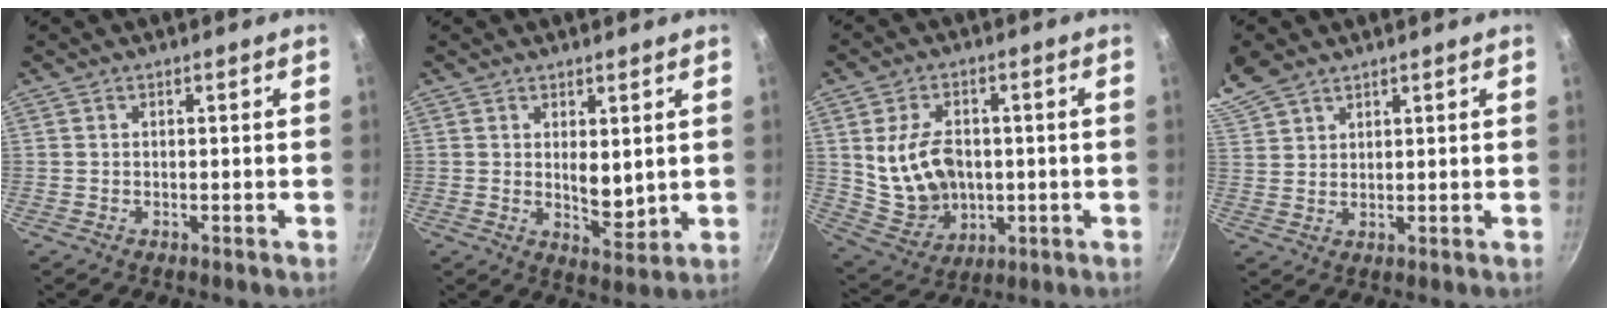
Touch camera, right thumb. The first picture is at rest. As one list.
[{"total": 5.6, "force": [1.3, 2.4, 4.9], "torque": [-0.067, -0.025, 0.025]}, {"total": 13.0, "force": [0.5, 9.4, 8.9], "torque": [-0.139, -0.005, 0.031]}, {"total": 8.8, "force": [6.7, 4.6, 3.2], "torque": [-0.066, 0.011, 0.140]}]